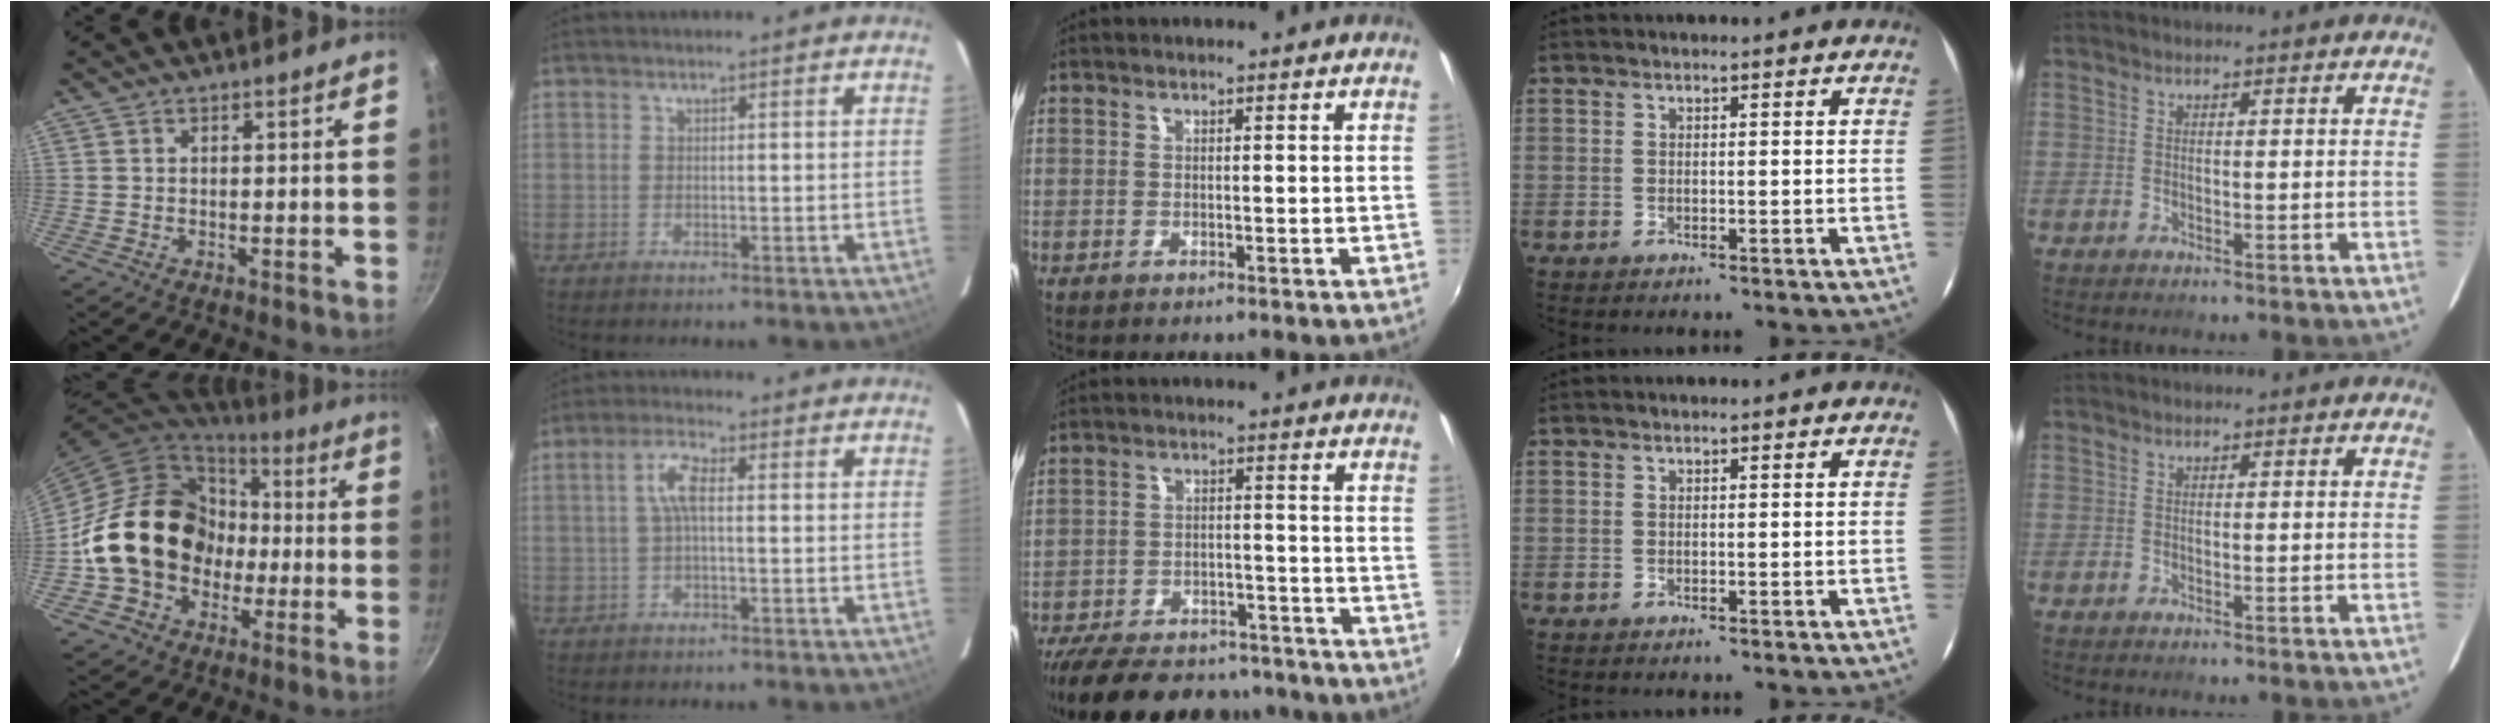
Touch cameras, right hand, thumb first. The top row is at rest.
{"thumb": {"total": 20.7, "force": [-1.3, 17.4, 11.2], "torque": [-0.170, 0.047, -0.013]}, "index": {"total": 4.3, "force": [0.3, 1.4, 4.1], "torque": [-0.082, 0.010, 0.007]}, "middle": {"total": 23.3, "force": [-19.4, 8.9, 9.3], "torque": [-0.203, 0.011, -0.266]}}